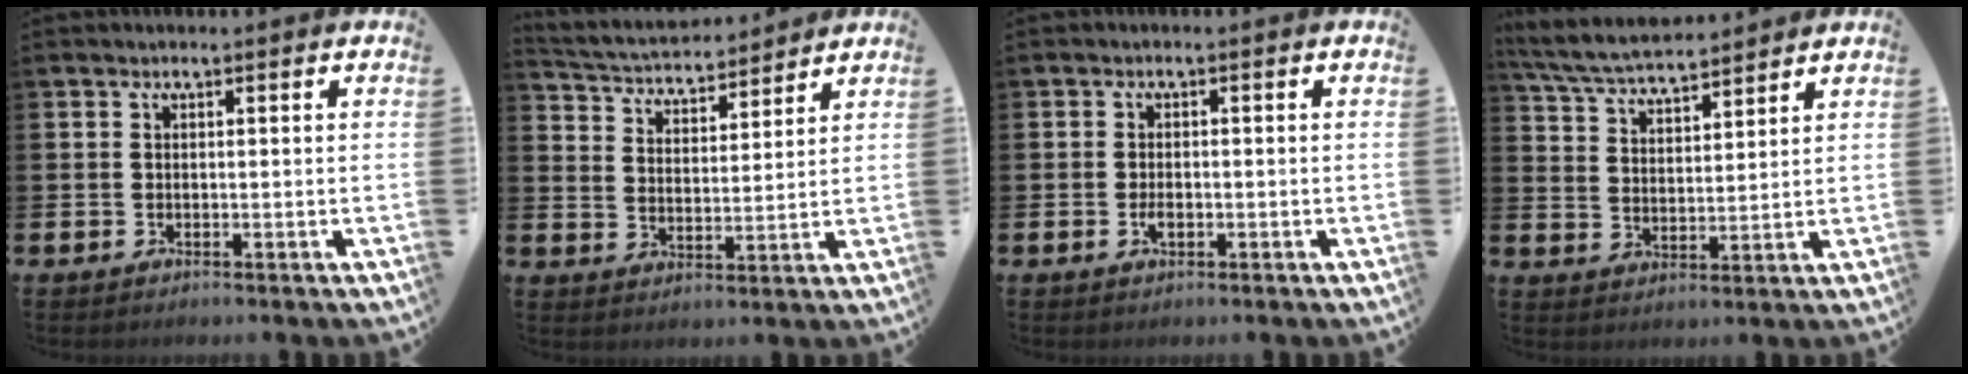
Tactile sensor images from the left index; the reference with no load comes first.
{"total": 4.2, "force": [4.1, 1.0, 0.2], "torque": [-0.034, -0.031, 0.068]}
{"total": 1.5, "force": [-0.5, 0.8, 1.2], "torque": [-0.018, -0.001, -0.010]}
{"total": 5.9, "force": [5.8, 0.7, 1.1], "torque": [-0.053, -0.028, 0.104]}